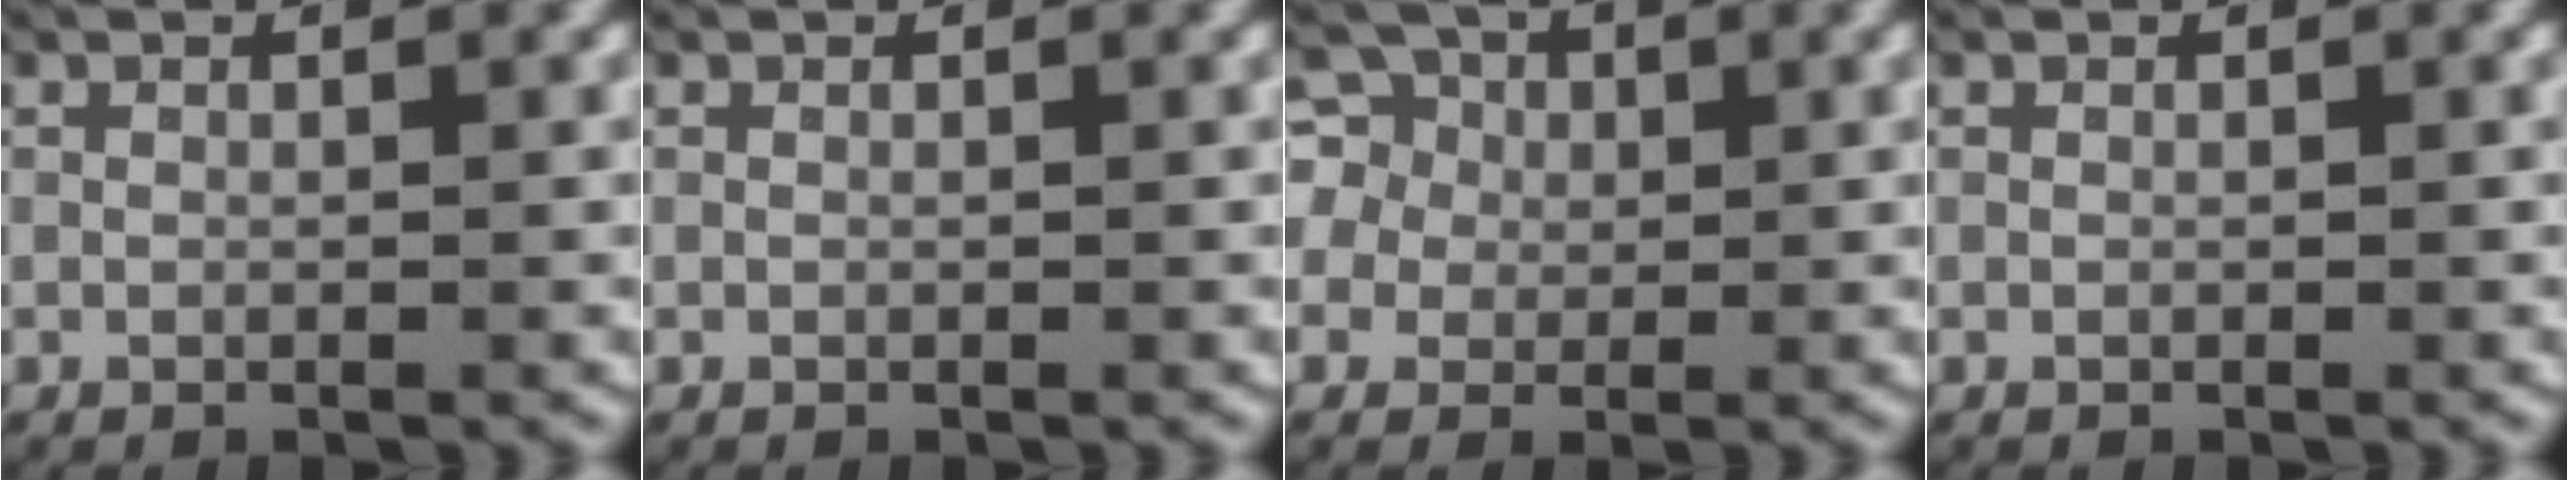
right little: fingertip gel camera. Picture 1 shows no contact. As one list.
[{"total": 0.0}, {"total": 8.0, "force": [0.8, 7.4, 2.9], "torque": [-0.090, -0.017, 0.012]}, {"total": 0.0}]